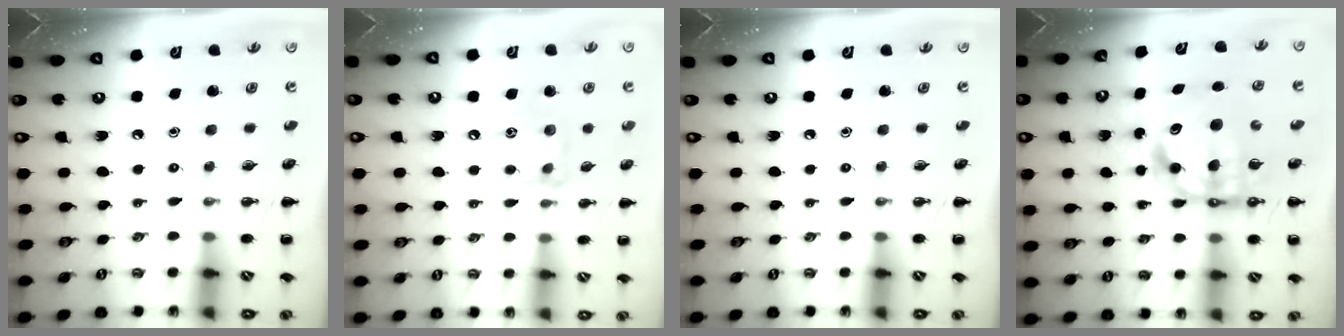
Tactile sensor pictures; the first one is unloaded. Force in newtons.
{"total": 9.5, "press": 9.5, "slide": 0.7}
{"total": 0.0}
{"total": 10.4, "press": 10.0, "slide": 2.8}